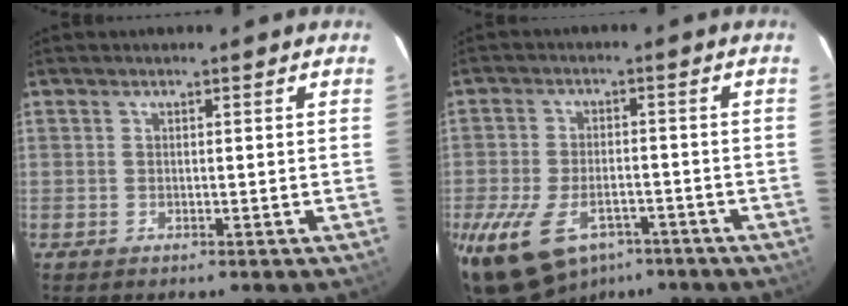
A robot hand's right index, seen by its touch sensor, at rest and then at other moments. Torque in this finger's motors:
{"motor_torque": [1.49, -0.64, 0.88, 0.18]}